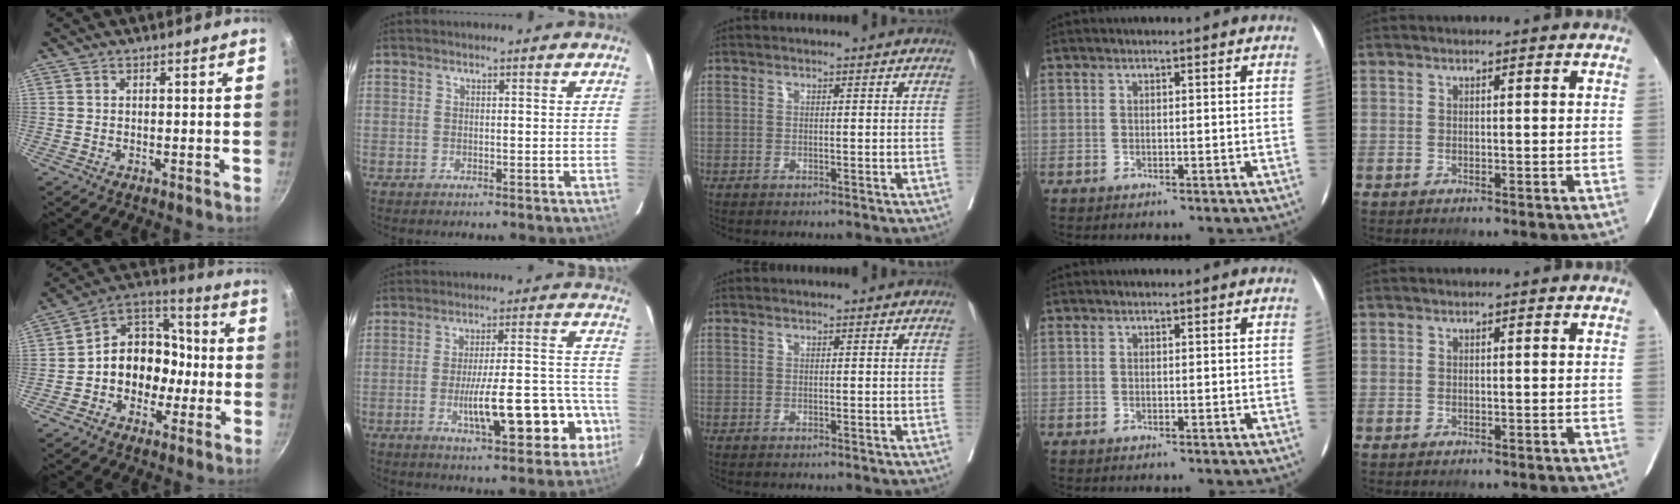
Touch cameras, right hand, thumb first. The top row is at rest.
{"thumb": {"total": 14.5, "force": [-2.3, 11.2, 8.9], "torque": [-0.091, 0.048, -0.049]}, "index": {"total": 14.6, "force": [-5.0, 3.5, 13.3], "torque": [-0.179, 0.030, -0.062]}}